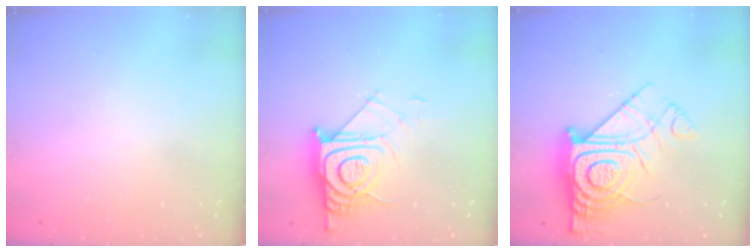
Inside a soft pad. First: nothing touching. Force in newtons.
{"total": 15.1, "press": 15.0, "slide": 1.0}
{"total": 20.3, "press": 20.2, "slide": 1.5}